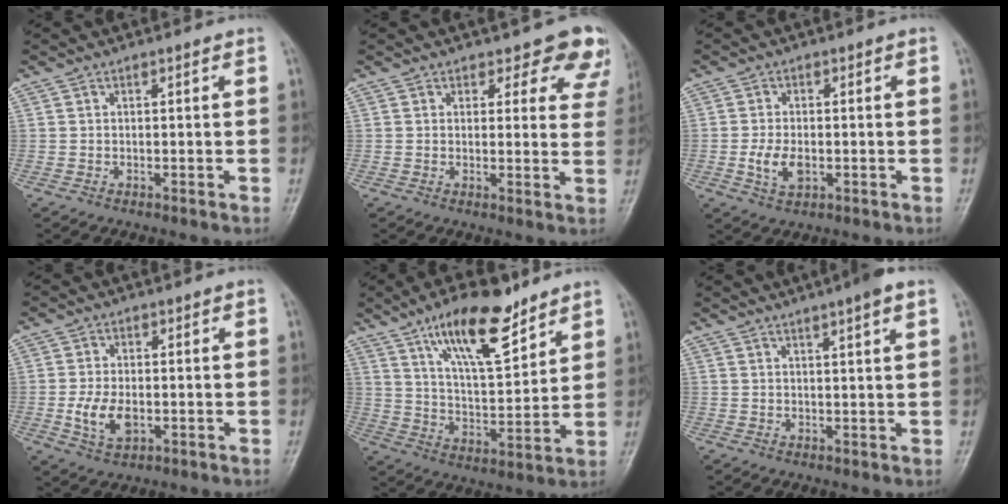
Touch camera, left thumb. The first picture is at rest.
{"total": 8.6, "force": [7.4, 4.2, 1.4], "torque": [0.044, -0.039, 0.053]}
{"total": 5.0, "force": [-1.1, 3.0, 3.8], "torque": [-0.071, 0.001, -0.018]}
{"total": 6.2, "force": [-1.3, 3.8, 4.8], "torque": [-0.091, -0.001, -0.020]}
{"total": 15.6, "force": [10.2, 5.2, 10.5], "torque": [-0.150, -0.057, 0.182]}
{"total": 5.6, "force": [3.7, 0.3, 4.2], "torque": [-0.057, 0.009, 0.054]}